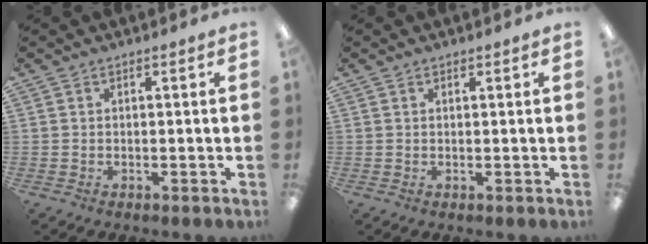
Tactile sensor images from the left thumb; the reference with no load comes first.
{"total": 0.8, "force": [0.7, 0.4, 0.3], "torque": [-0.006, 0.001, 0.013]}